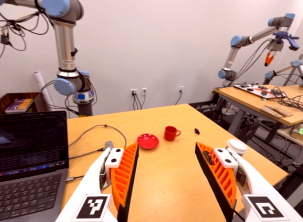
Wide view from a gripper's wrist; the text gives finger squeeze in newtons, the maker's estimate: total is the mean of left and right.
{"total": 0.0}